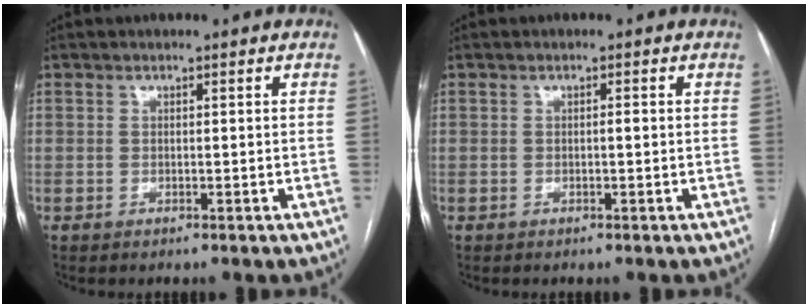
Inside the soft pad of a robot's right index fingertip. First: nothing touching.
{"total": 0.6, "force": [0.0, 0.2, 0.6], "torque": [-0.009, 0.001, 0.001]}